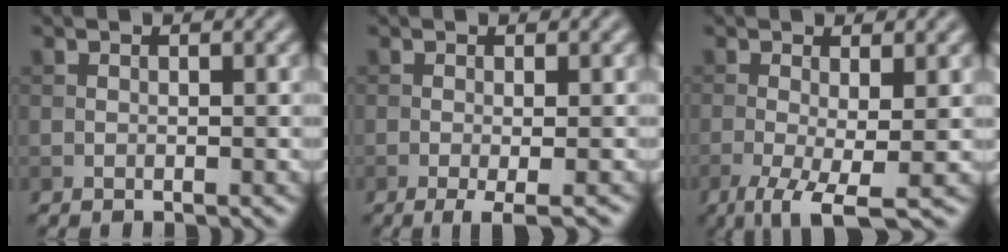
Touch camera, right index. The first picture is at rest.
{"total": 2.6, "force": [-1.1, 0.5, 2.3], "torque": [-0.039, -0.003, -0.023]}
{"total": 5.7, "force": [-2.3, 1.4, 5.0], "torque": [-0.099, -0.010, -0.042]}